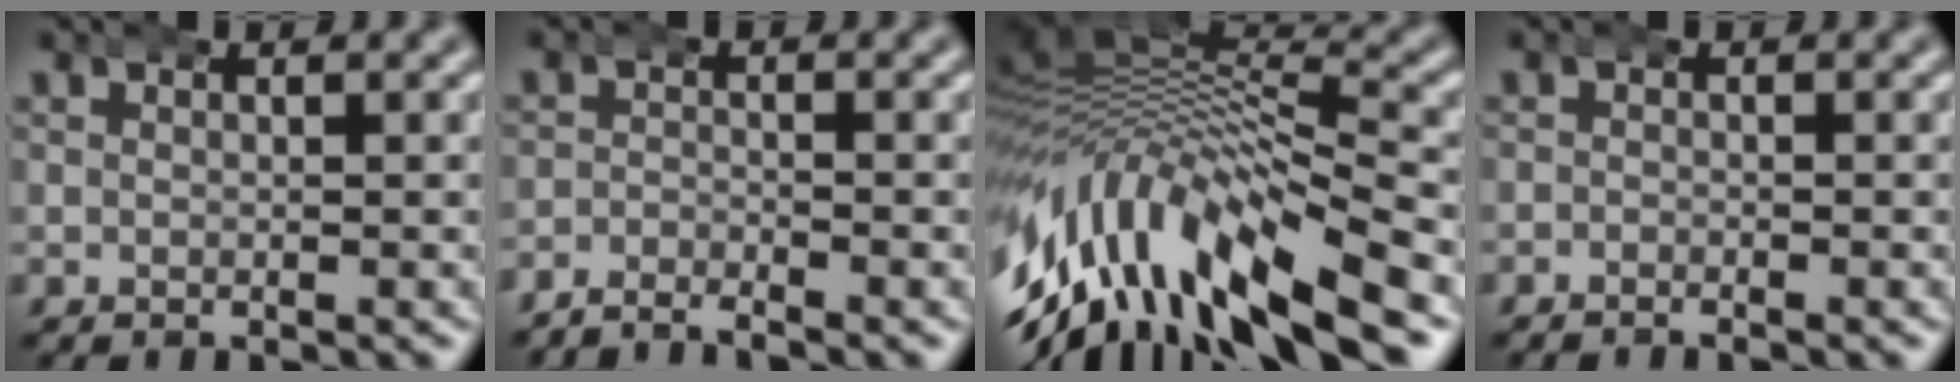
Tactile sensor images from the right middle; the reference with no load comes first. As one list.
[{"total": 3.1, "force": [-3.0, 0.5, 0.4], "torque": [-0.001, -0.006, -0.060]}, {"total": 13.3, "force": [-5.2, 8.9, 8.4], "torque": [-0.172, -0.006, -0.092]}, {"total": 1.0, "force": [-1.0, 0.1, 0.0], "torque": [-0.001, -0.004, -0.021]}]